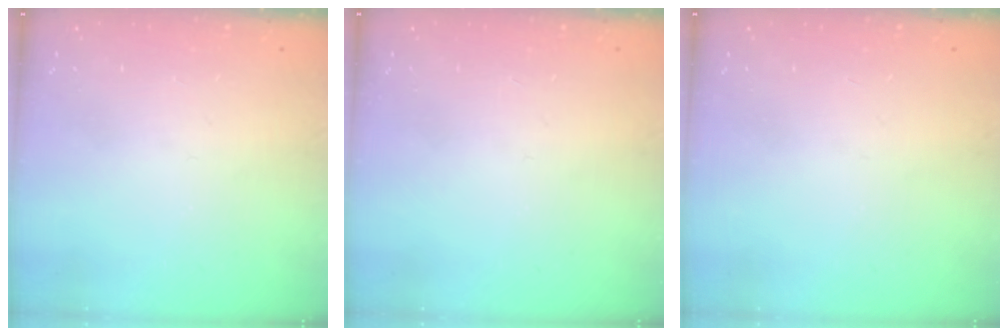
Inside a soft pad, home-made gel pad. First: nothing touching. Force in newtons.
{"total": 0.0}
{"total": 0.0}